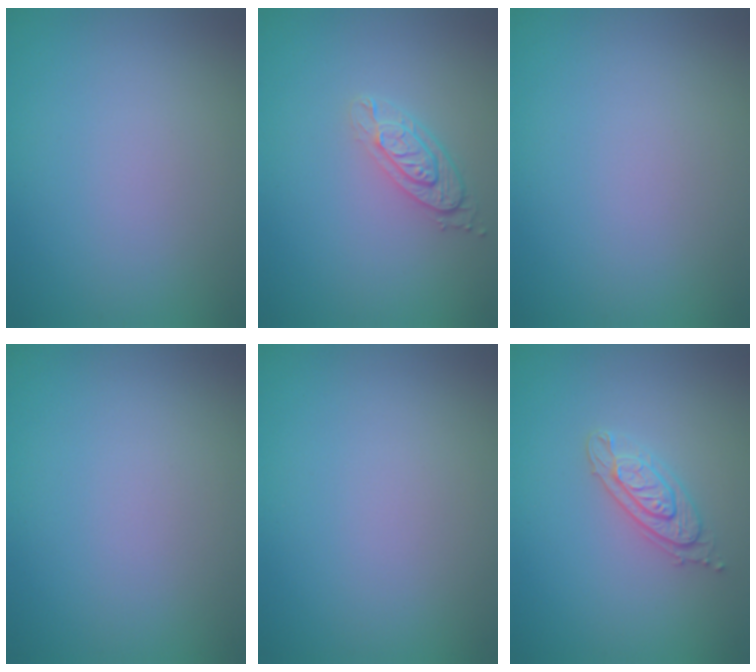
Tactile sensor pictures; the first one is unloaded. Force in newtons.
{"total": 2.9, "press": 2.2, "slide": 1.9}
{"total": 0.0}
{"total": 0.0}
{"total": 0.0}
{"total": 2.4, "press": 2.2, "slide": 0.8}